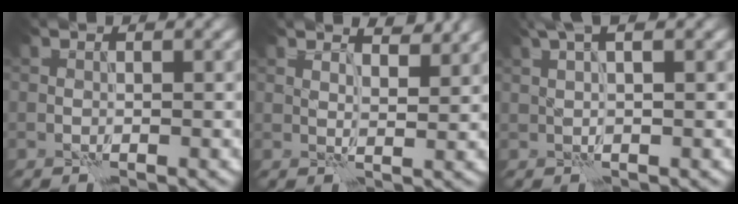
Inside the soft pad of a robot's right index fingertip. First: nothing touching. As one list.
[{"total": 3.3, "force": [2.8, 0.7, 1.6], "torque": [-0.021, -0.007, 0.035]}, {"total": 3.6, "force": [2.0, 1.1, 2.8], "torque": [-0.034, 0.012, 0.016]}]